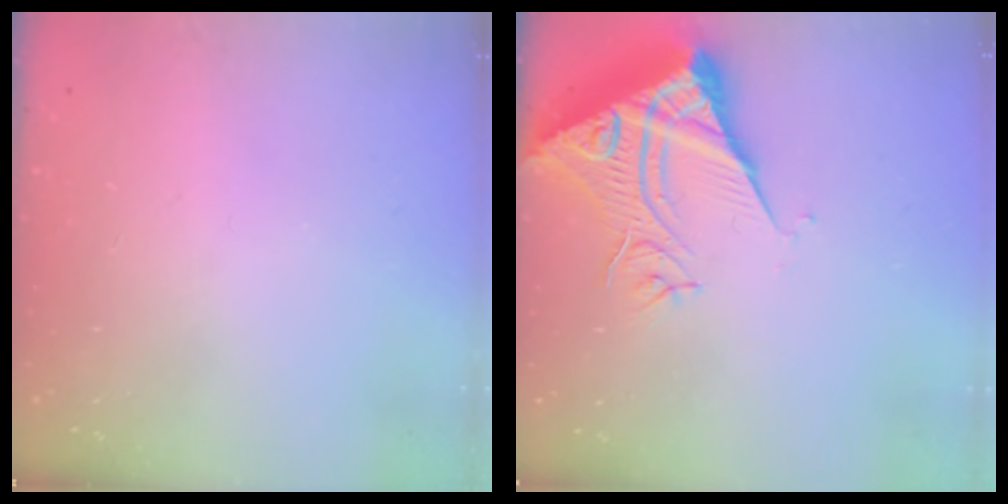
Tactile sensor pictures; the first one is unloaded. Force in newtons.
{"total": 11.1, "press": 11.0, "slide": 1.3}